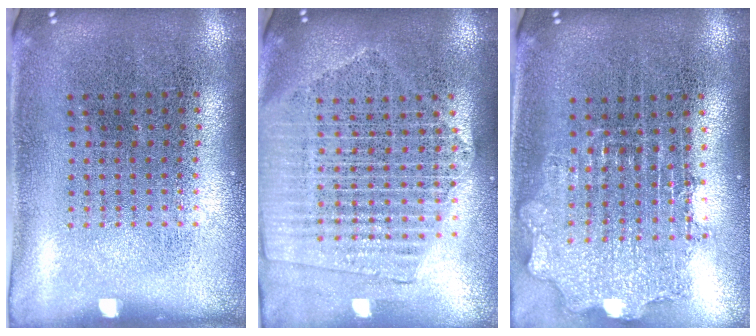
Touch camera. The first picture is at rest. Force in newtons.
{"total": 2.1, "press": 1.9, "slide": 0.9}
{"total": 1.8, "press": 1.4, "slide": 1.0}